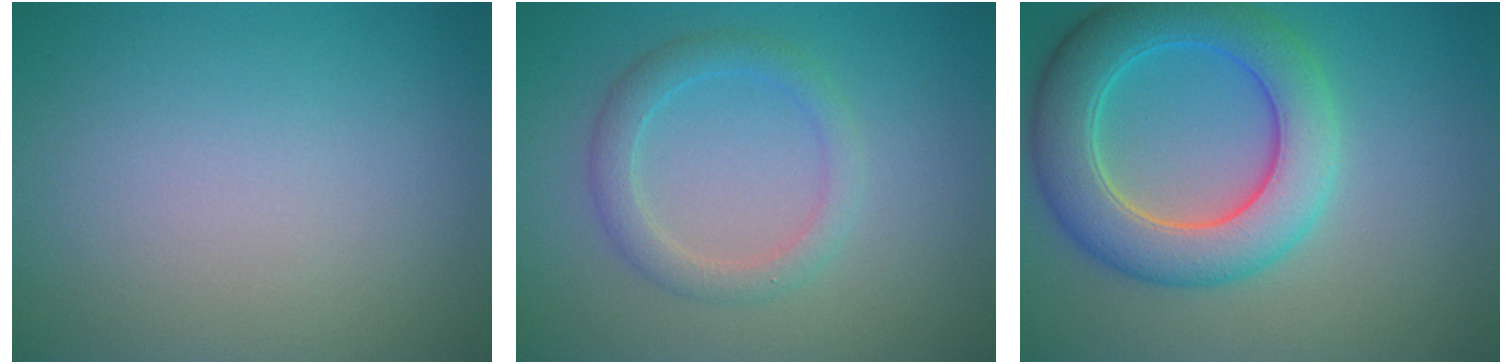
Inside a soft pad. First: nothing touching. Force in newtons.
{"total": 2.6, "press": 2.6, "slide": 0.1}
{"total": 7.4, "press": 7.4, "slide": 0.5}